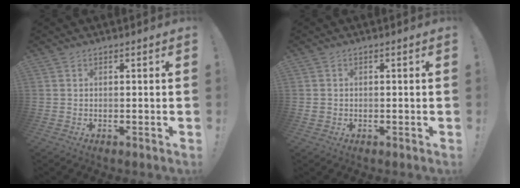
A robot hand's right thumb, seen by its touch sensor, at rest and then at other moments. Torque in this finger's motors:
{"motor_torque": [0.08, 0.02, 0.24, -0.24, 0.00]}